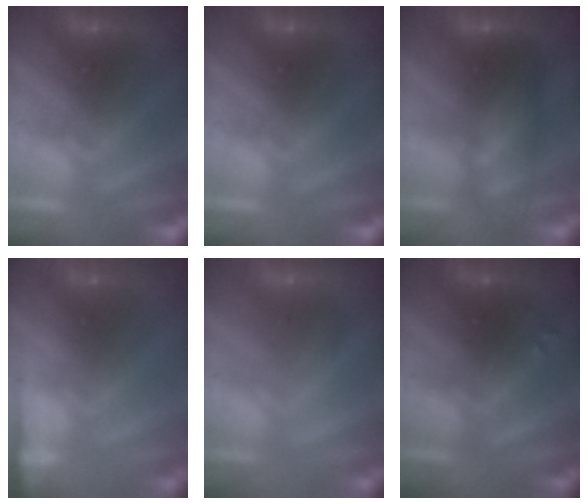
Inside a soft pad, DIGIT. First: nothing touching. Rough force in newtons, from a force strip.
{"total": 0.0}
{"total": 9.8}
{"total": 6.6}
{"total": 2.9}
{"total": 2.8}